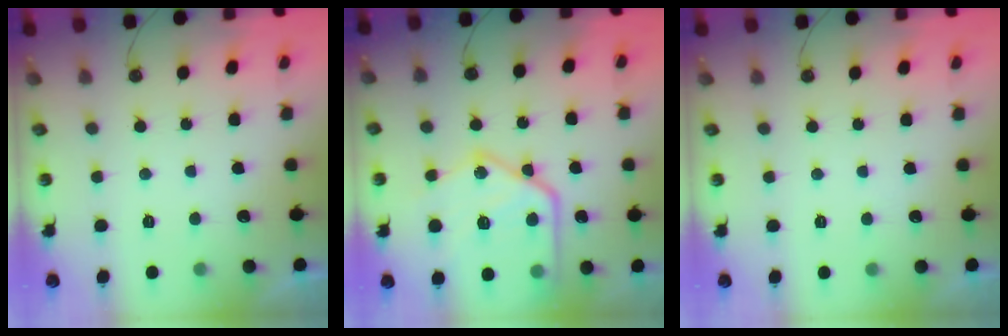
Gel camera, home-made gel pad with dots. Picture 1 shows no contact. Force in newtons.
{"total": 23.8, "press": 23.7, "slide": 2.5}
{"total": 0.0}